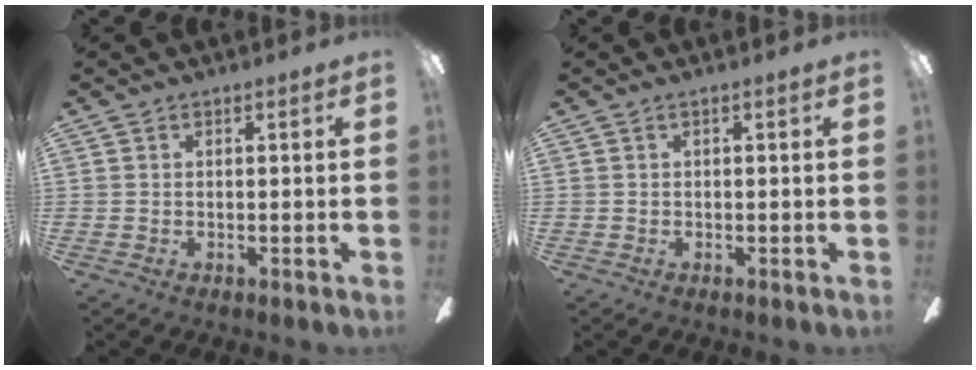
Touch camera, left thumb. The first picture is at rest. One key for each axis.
{"total": 0.0}